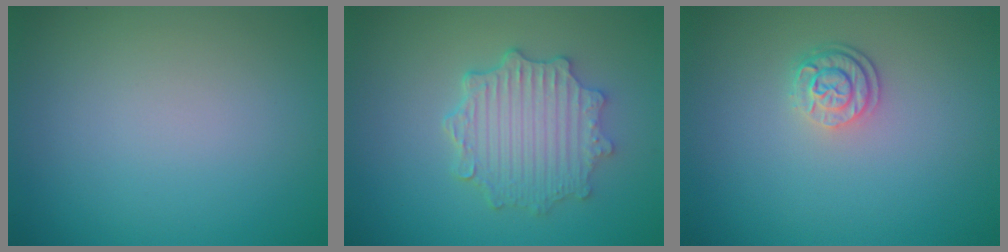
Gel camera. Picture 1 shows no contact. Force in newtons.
{"total": 4.8, "press": 3.9, "slide": 2.8}
{"total": 2.5, "press": 1.9, "slide": 1.6}